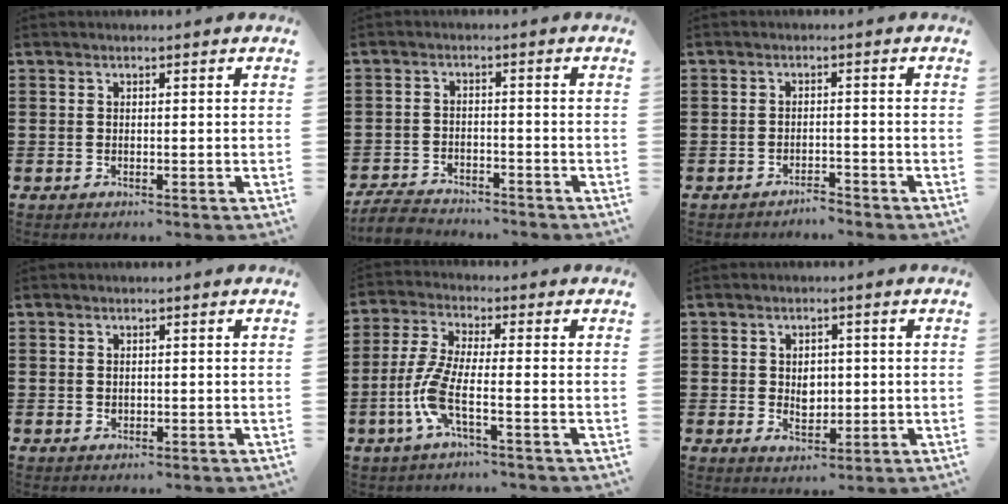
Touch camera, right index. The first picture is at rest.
{"total": 4.1, "force": [-4.0, 0.7, 0.5], "torque": [-0.025, 0.001, -0.088]}
{"total": 2.1, "force": [-2.1, 0.1, 0.0], "torque": [-0.008, 0.002, -0.044]}
{"total": 0.7, "force": [0.1, 0.6, 0.3], "torque": [-0.008, 0.004, 0.003]}
{"total": 7.2, "force": [-2.8, 1.6, 6.4], "torque": [-0.168, -0.017, -0.062]}
{"total": 3.4, "force": [0.1, 2.5, 2.4], "torque": [-0.035, 0.002, -0.003]}